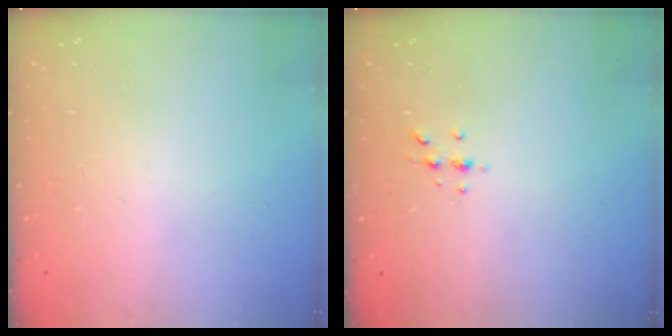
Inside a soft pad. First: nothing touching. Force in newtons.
{"total": 3.7, "press": 3.3, "slide": 1.6}